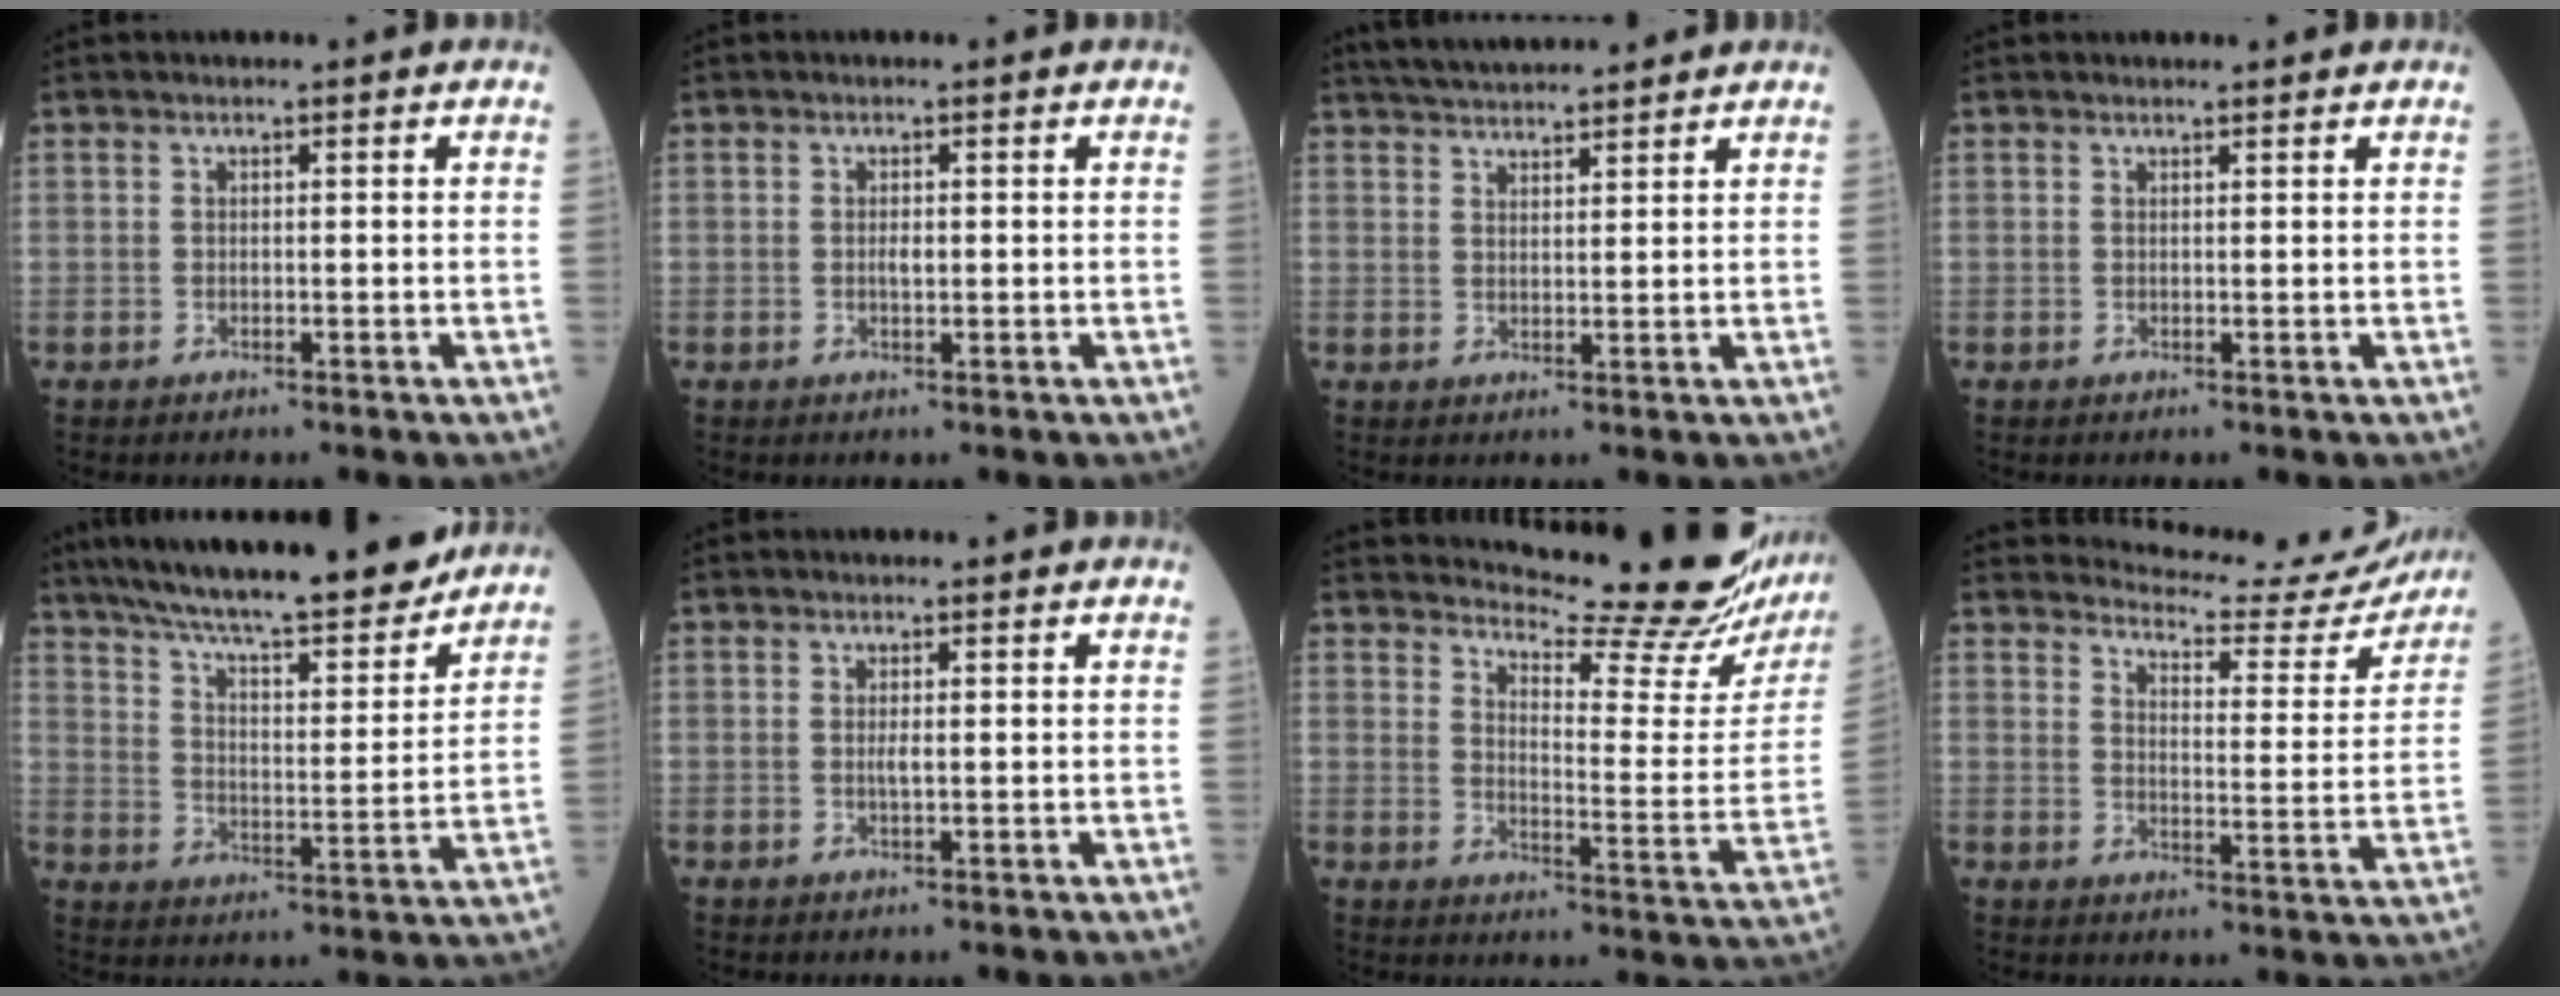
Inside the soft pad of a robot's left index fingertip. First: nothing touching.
{"total": 1.2, "force": [-0.2, 0.4, 1.1], "torque": [-0.020, -0.001, -0.002]}
{"total": 9.0, "force": [8.3, 1.0, 3.3], "torque": [-0.058, 0.030, 0.130]}
{"total": 1.2, "force": [1.2, 0.2, 0.2], "torque": [-0.009, 0.004, 0.015]}
{"total": 24.9, "force": [21.4, 3.8, 12.1], "torque": [-0.206, -0.003, 0.310]}
{"total": 1.1, "force": [-0.1, 0.1, 1.0], "torque": [-0.023, -0.002, -0.002]}
{"total": 21.2, "force": [19.6, 0.4, 8.0], "torque": [-0.121, -0.109, 0.239]}
{"total": 16.7, "force": [16.5, 1.9, 1.9], "torque": [-0.016, -0.072, 0.182]}